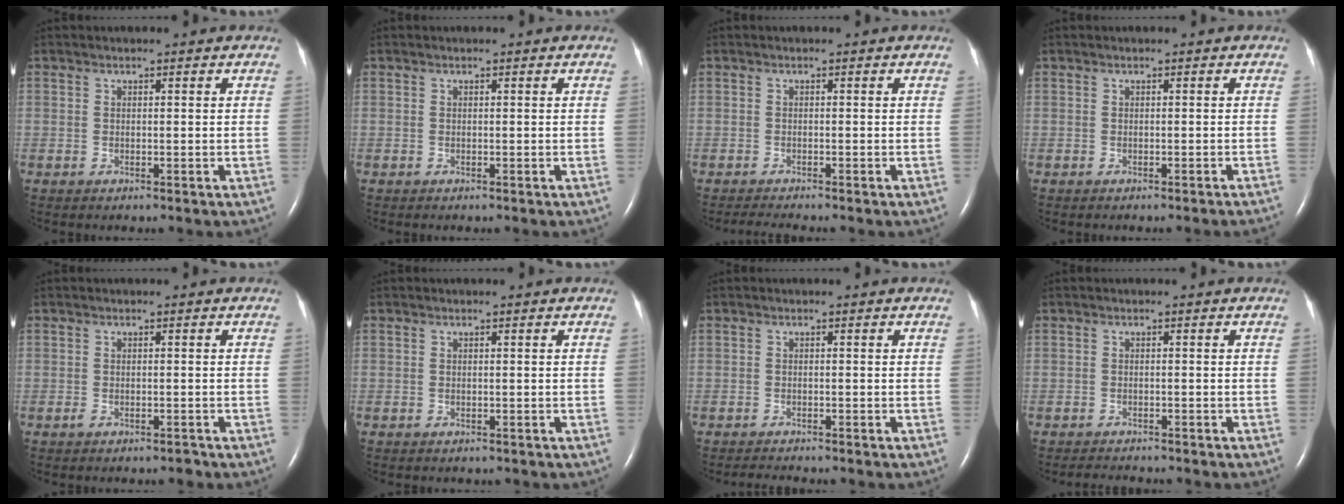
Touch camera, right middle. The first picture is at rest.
{"total": 0.0}
{"total": 1.9, "force": [-1.7, -0.6, 0.6], "torque": [-0.020, -0.009, -0.031]}
{"total": 2.2, "force": [-1.9, -0.5, 0.9], "torque": [-0.010, 0.004, -0.023]}
{"total": 1.2, "force": [-0.9, 0.4, 0.7], "torque": [-0.011, 0.000, -0.011]}
{"total": 0.5, "force": [-0.3, 0.3, 0.2], "torque": [-0.011, 0.001, 0.001]}
{"total": 1.6, "force": [-1.5, -0.1, 0.3], "torque": [-0.013, -0.007, -0.022]}
{"total": 2.5, "force": [-2.4, 0.2, 0.6], "torque": [-0.015, -0.010, -0.032]}